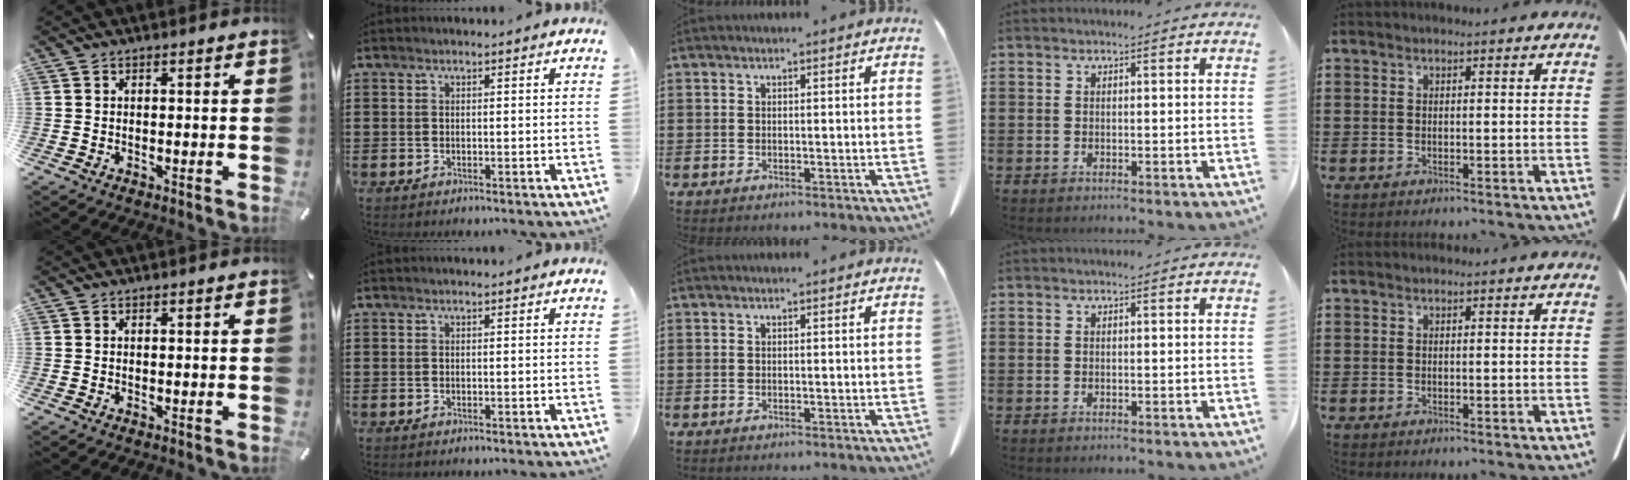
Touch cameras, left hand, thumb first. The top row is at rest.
{}